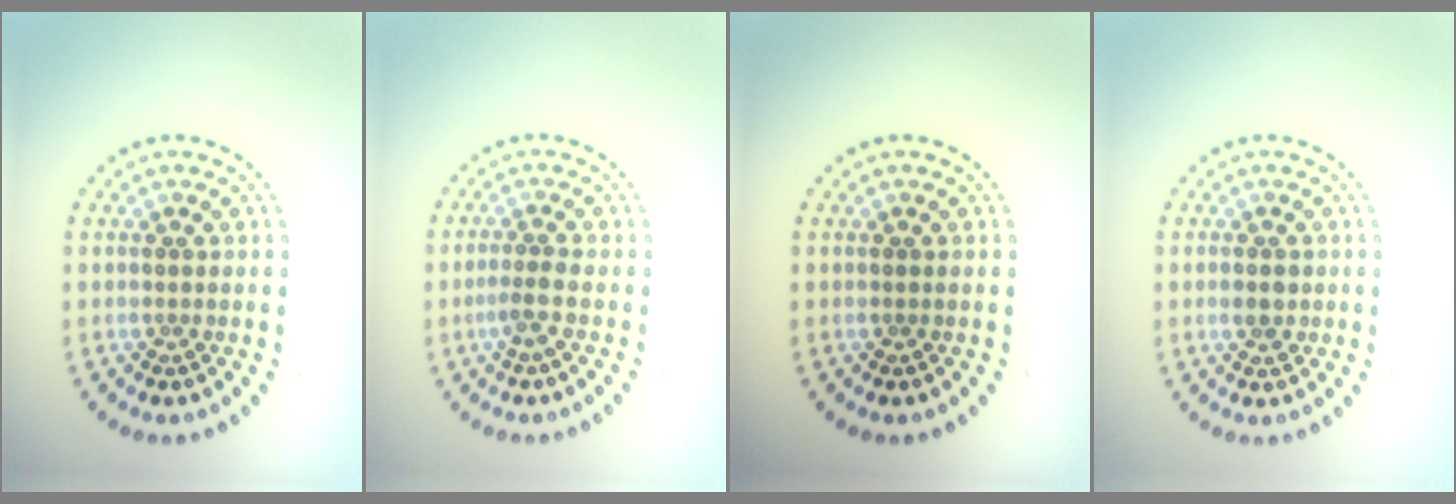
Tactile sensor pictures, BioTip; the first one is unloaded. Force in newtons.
{"total": 1.8, "press": 1.1, "slide": 1.3}
{"total": 0.0}
{"total": 1.6, "press": 1.6, "slide": 0.1}